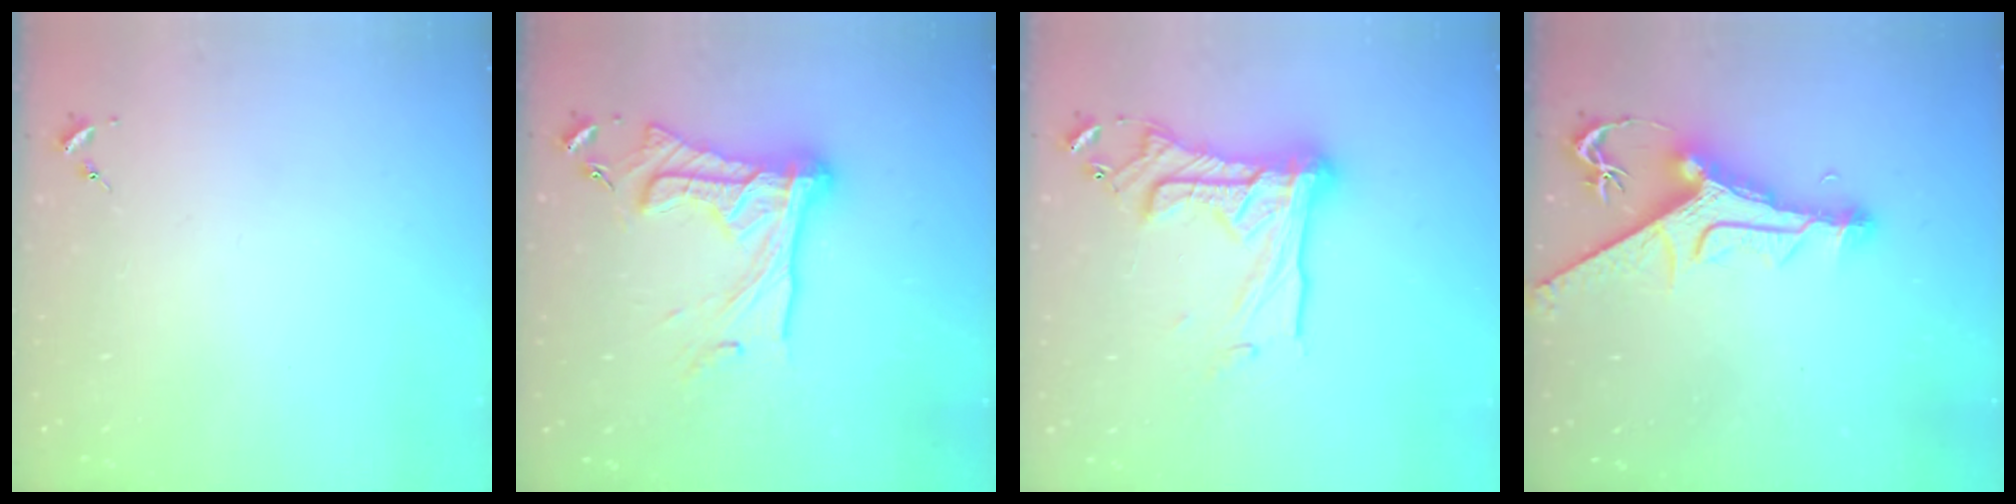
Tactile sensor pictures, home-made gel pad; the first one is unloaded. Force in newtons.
{"total": 21.0, "press": 20.9, "slide": 1.9}
{"total": 20.9, "press": 20.8, "slide": 2.0}
{"total": 12.8, "press": 12.7, "slide": 1.7}